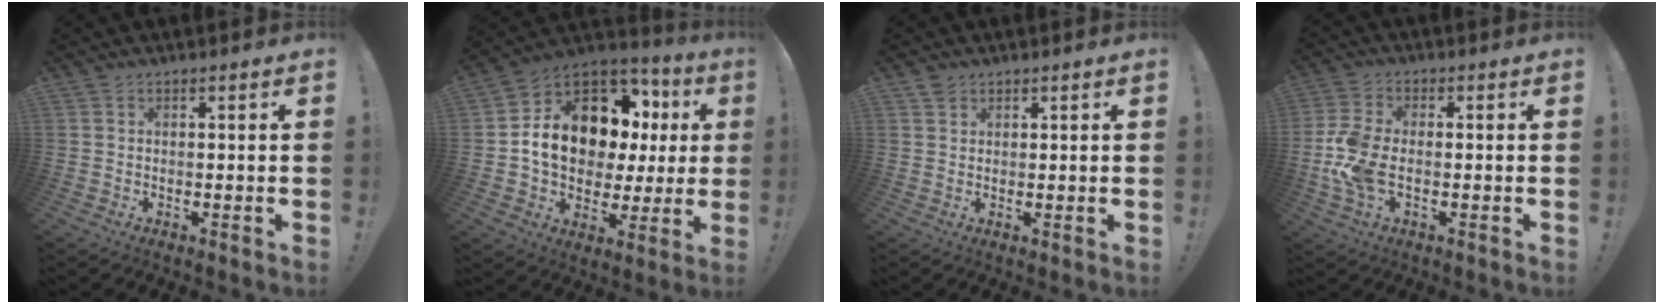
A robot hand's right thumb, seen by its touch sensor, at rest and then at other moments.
{"total": 16.3, "force": [4.3, 11.5, 10.6], "torque": [-0.170, -0.015, 0.095]}
{"total": 1.7, "force": [1.2, 1.0, 0.4], "torque": [-0.007, -0.002, 0.025]}
{"total": 10.5, "force": [-2.1, 6.0, 8.3], "torque": [-0.171, 0.000, -0.034]}